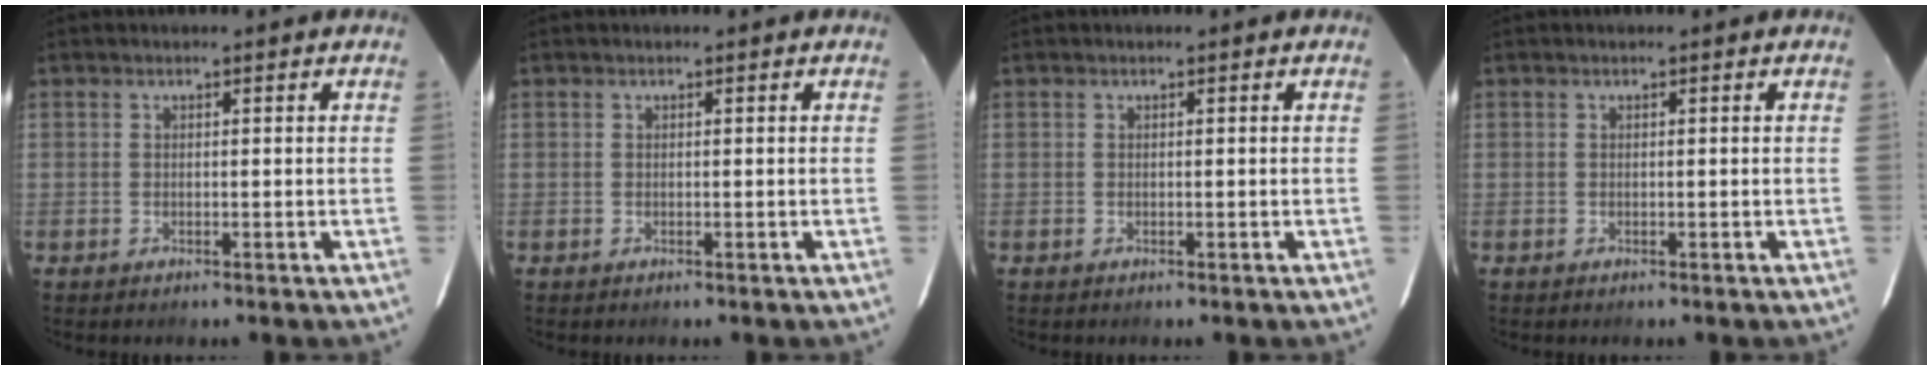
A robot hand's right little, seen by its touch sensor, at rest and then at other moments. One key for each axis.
{"total": 0.0}
{"total": 0.0}
{"total": 0.0}